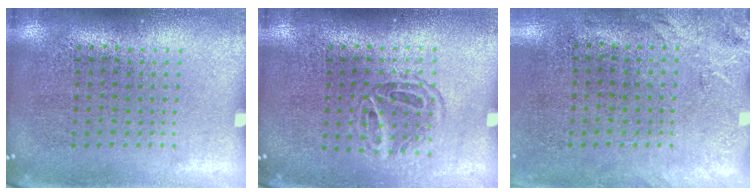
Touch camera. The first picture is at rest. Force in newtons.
{"total": 1.2, "press": 1.0, "slide": 0.6}
{"total": 2.6, "press": 2.0, "slide": 1.6}